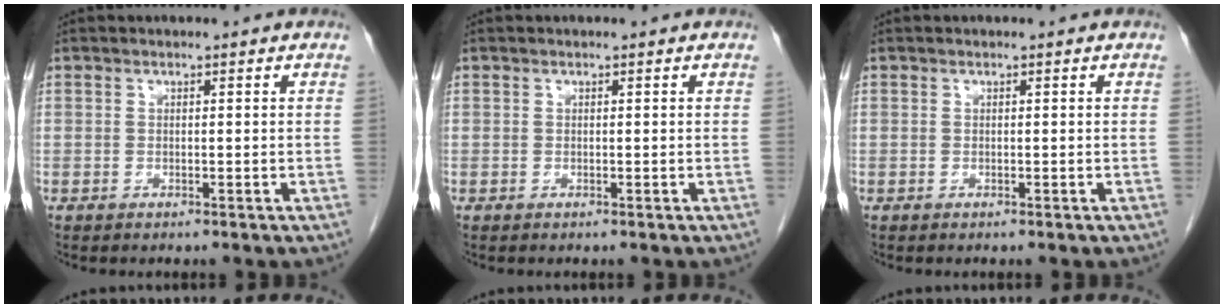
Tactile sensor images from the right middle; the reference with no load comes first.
{"total": 0.0}
{"total": 0.0}